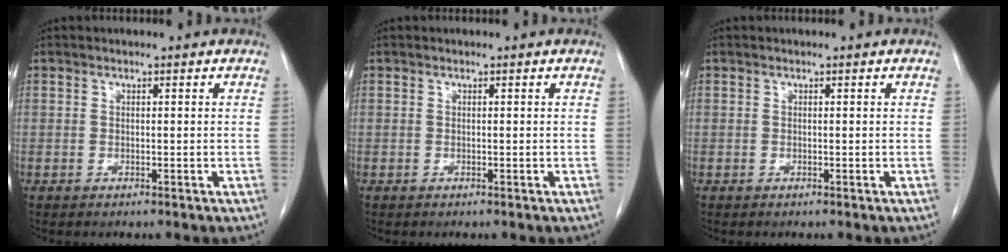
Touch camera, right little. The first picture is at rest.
{"total": 0.0}
{"total": 0.0}